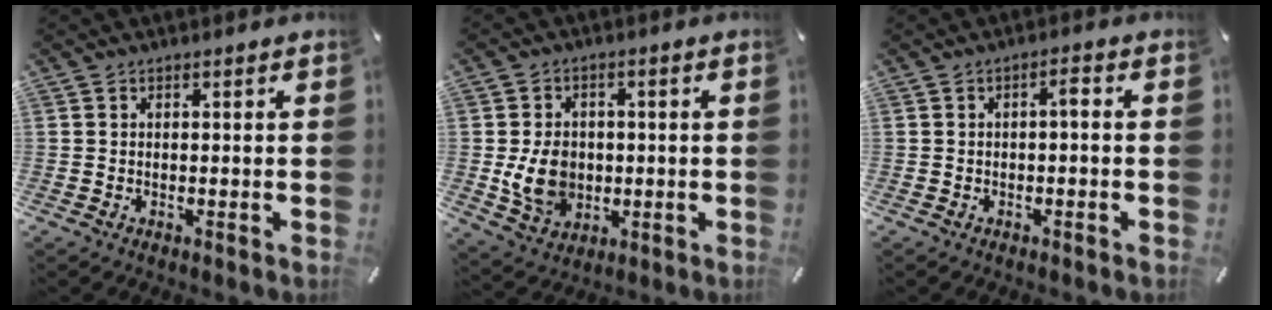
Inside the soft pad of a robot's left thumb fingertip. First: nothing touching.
{"total": 9.6, "force": [-1.1, 7.8, 5.5], "torque": [-0.115, 0.006, -0.017]}
{"total": 3.1, "force": [-1.0, 1.0, 2.7], "torque": [-0.051, 0.014, -0.022]}